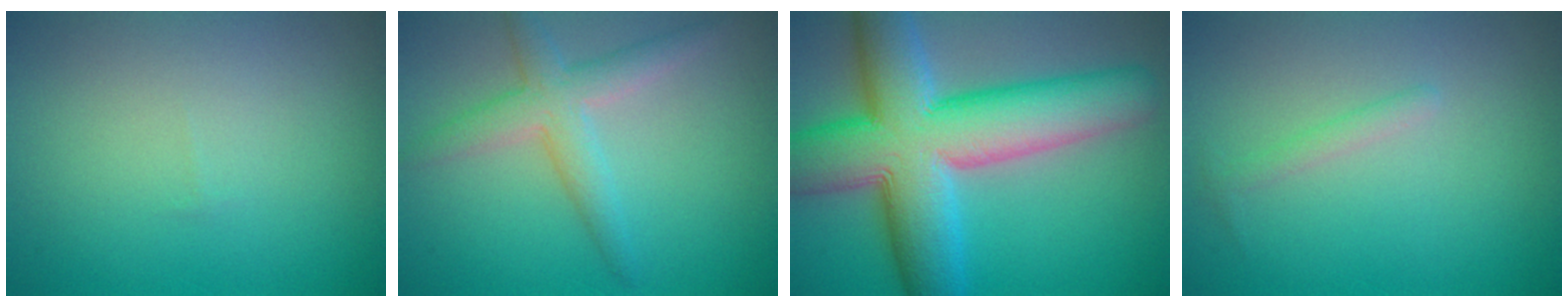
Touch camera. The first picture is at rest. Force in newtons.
{"total": 3.7, "press": 3.7, "slide": 0.1}
{"total": 13.7, "press": 13.7, "slide": 0.5}
{"total": 1.0, "press": 1.0, "slide": 0.0}